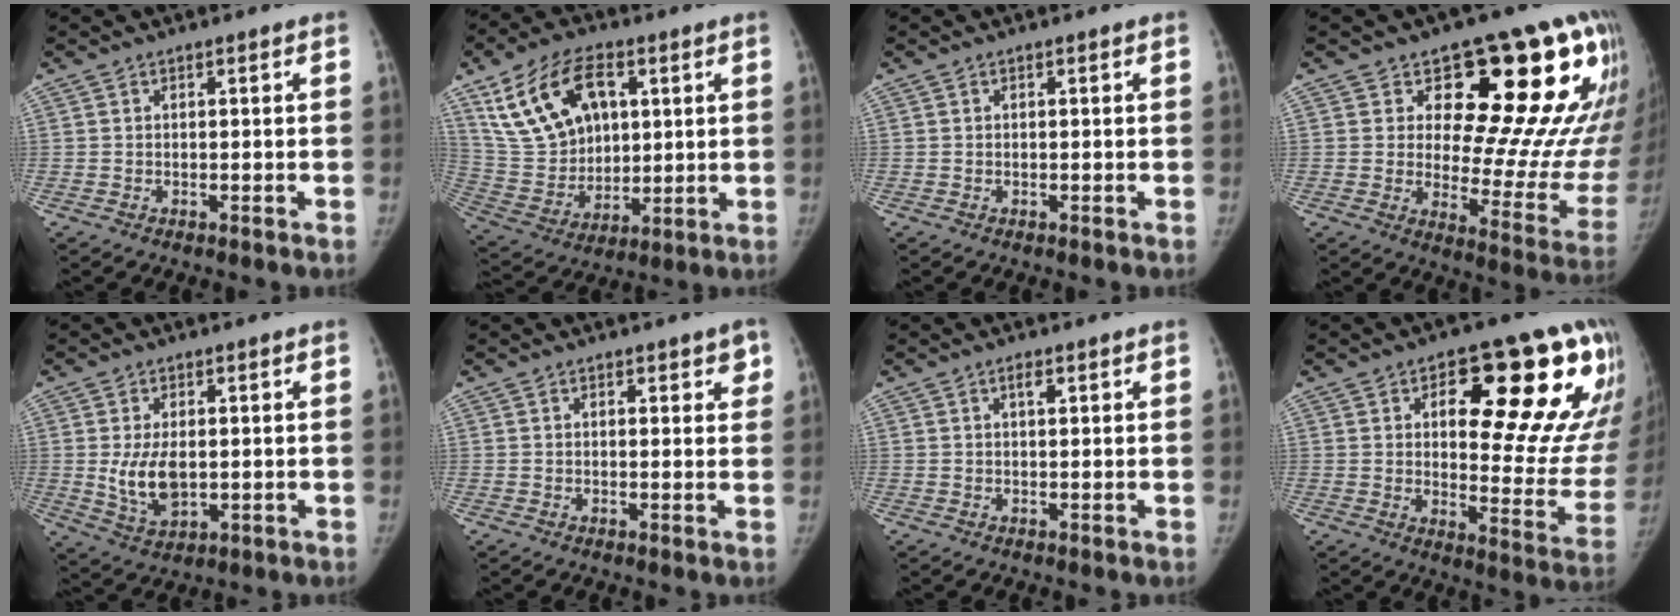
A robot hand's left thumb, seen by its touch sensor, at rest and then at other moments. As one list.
[{"total": 18.3, "force": [7.6, 11.9, 11.6], "torque": [-0.187, -0.016, 0.155]}, {"total": 0.0}, {"total": 22.5, "force": [11.0, 9.3, 17.3], "torque": [-0.173, -0.061, 0.156]}, {"total": 7.7, "force": [0.1, 4.4, 6.3], "torque": [-0.109, -0.012, 0.012]}, {"total": 2.2, "force": [1.2, 1.1, 1.5], "torque": [-0.003, -0.003, 0.012]}, {"total": 2.7, "force": [1.2, 1.0, 2.1], "torque": [-0.037, 0.000, 0.022]}, {"total": 25.8, "force": [10.7, 10.3, 21.1], "torque": [-0.213, -0.019, 0.151]}]